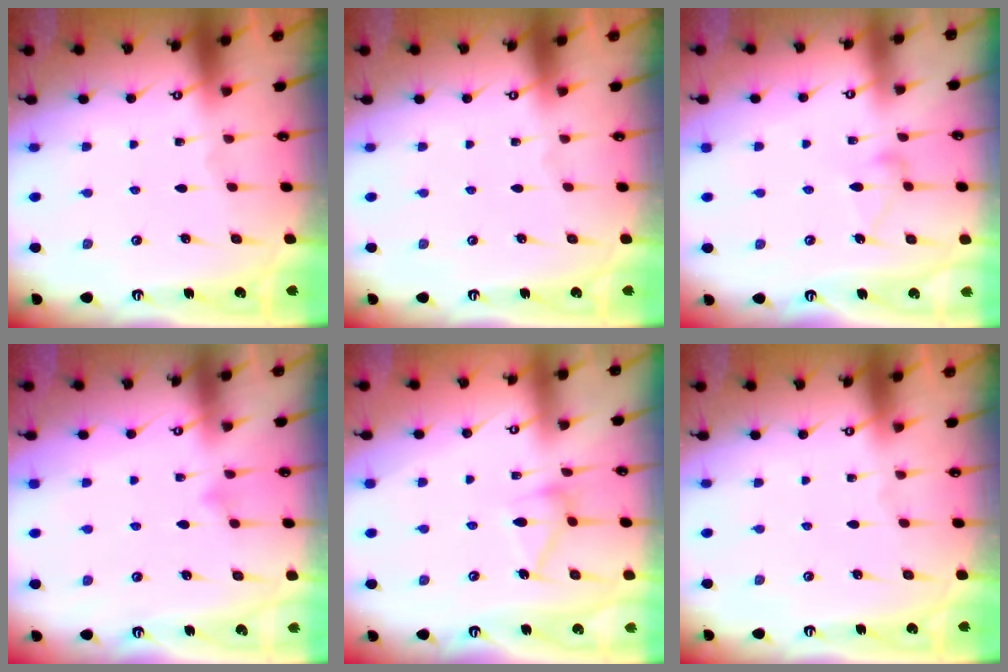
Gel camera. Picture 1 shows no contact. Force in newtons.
{"total": 0.0}
{"total": 9.2, "press": 9.1, "slide": 0.6}
{"total": 5.4, "press": 5.3, "slide": 0.5}
{"total": 11.2, "press": 11.2, "slide": 0.4}
{"total": 0.0}